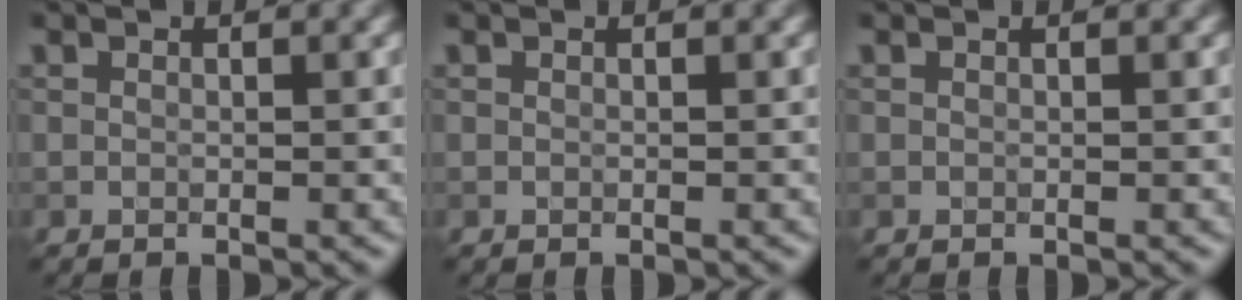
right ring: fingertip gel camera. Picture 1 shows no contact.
{"total": 0.0}
{"total": 0.0}